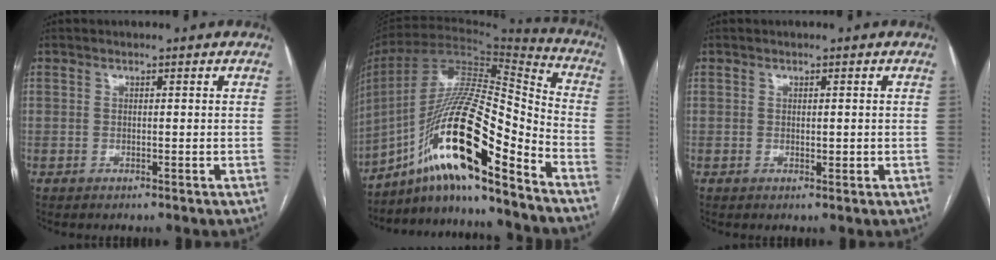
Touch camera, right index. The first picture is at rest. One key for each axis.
{"total": 20.4, "fx": -12.7, "fy": 2.4, "fz": 15.8, "tx": -0.307, "ty": 0.000, "tz": -0.226}
{"total": 1.0, "fx": 0.1, "fy": 0.4, "fz": 0.9, "tx": -0.013, "ty": -0.003, "tz": 0.005}